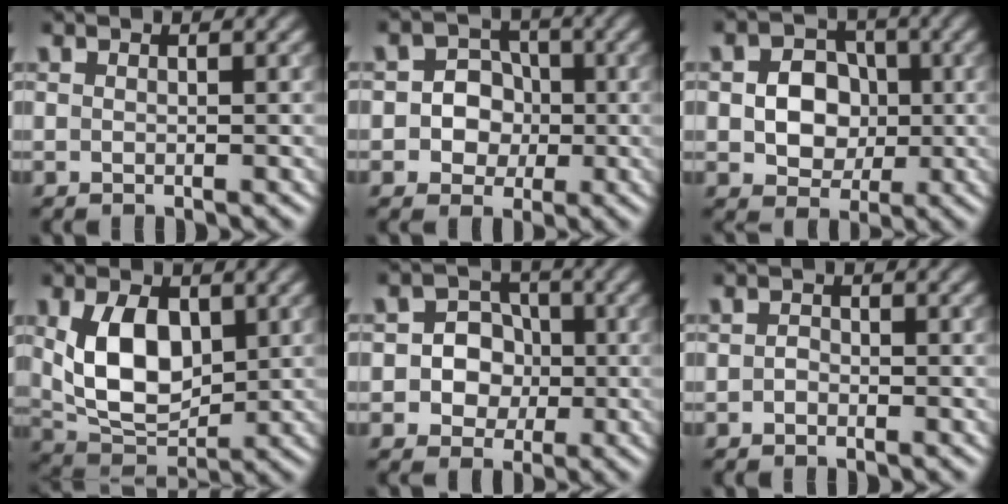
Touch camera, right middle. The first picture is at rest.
{"total": 4.7, "force": [-0.3, 4.4, 1.7], "torque": [-0.007, 0.018, -0.030]}
{"total": 5.3, "force": [-0.2, 4.4, 3.0], "torque": [-0.034, 0.008, -0.013]}
{"total": 7.4, "force": [1.0, 4.5, 5.8], "torque": [-0.118, -0.006, 0.024]}
{"total": 5.0, "force": [-0.3, 4.7, 1.8], "torque": [-0.011, 0.020, -0.032]}
{"total": 0.7, "force": [-0.4, 0.5, 0.3], "torque": [-0.007, 0.000, -0.008]}